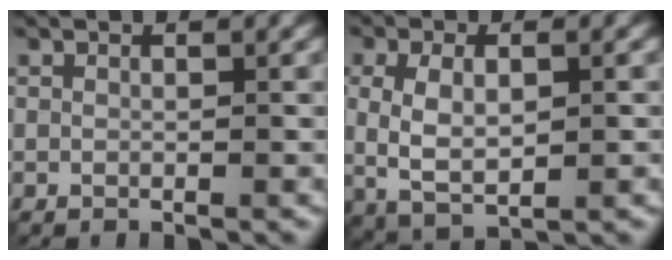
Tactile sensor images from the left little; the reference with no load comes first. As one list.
[{"total": 5.0, "force": [-0.2, 2.5, 4.4], "torque": [-0.093, -0.002, 0.001]}]